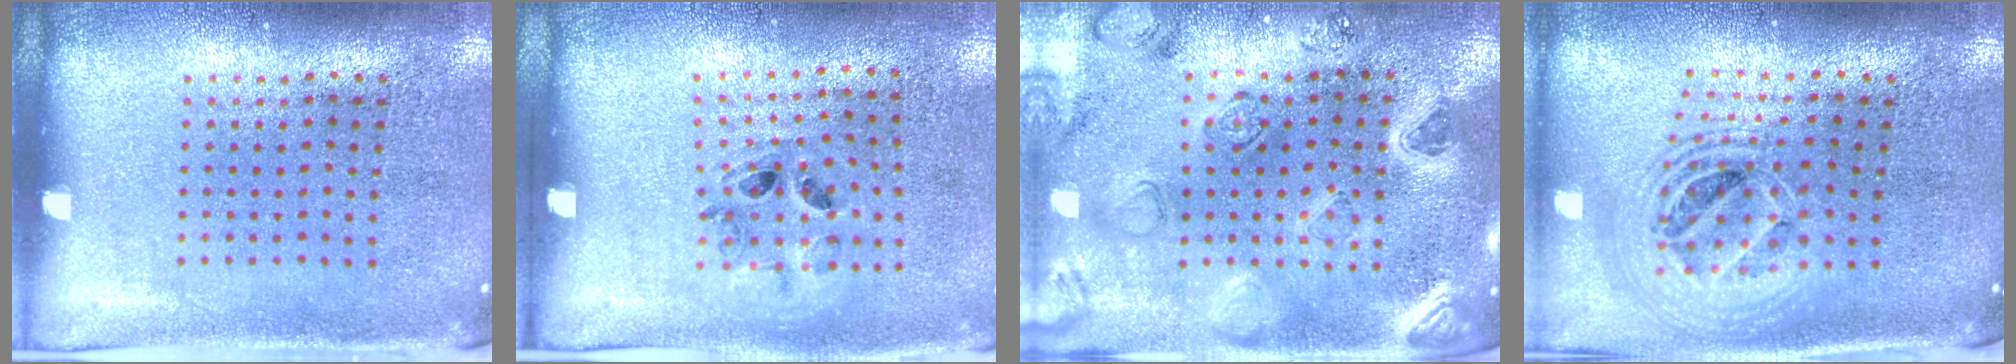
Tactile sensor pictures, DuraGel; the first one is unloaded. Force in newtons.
{"total": 0.9, "press": 0.8, "slide": 0.5}
{"total": 2.3, "press": 2.2, "slide": 0.2}
{"total": 2.2, "press": 1.7, "slide": 1.4}